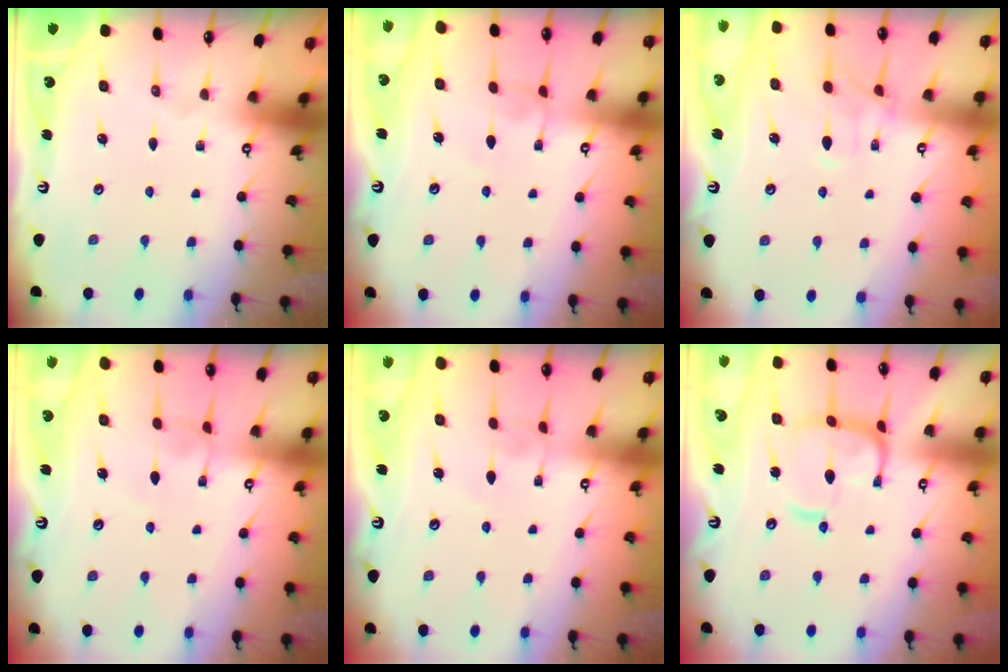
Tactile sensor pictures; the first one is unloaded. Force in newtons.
{"total": 0.0}
{"total": 1.7, "press": 1.1, "slide": 1.2}
{"total": 0.0}
{"total": 3.3, "press": 3.3, "slide": 0.2}
{"total": 8.4, "press": 8.3, "slide": 1.1}